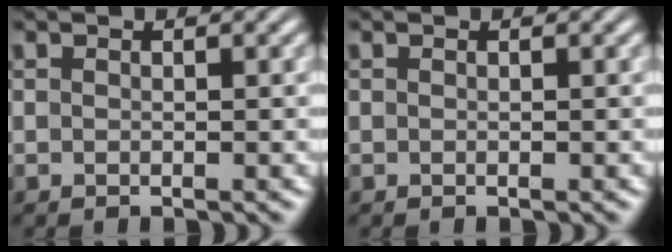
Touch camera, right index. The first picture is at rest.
{"total": 0.0}